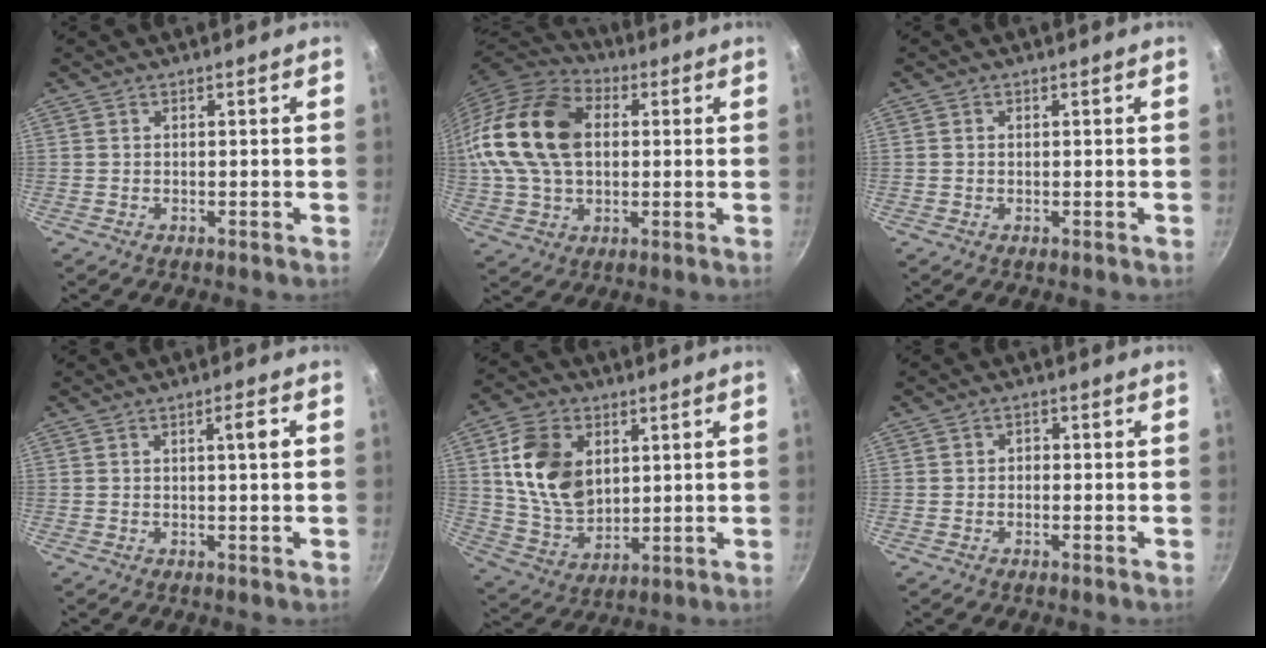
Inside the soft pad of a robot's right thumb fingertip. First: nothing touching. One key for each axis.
{"total": 20.8, "fx": 2.8, "fy": 13.8, "fz": 15.2, "tx": -0.284, "ty": 0.026, "tz": 0.041}
{"total": 0.5, "fx": 0.1, "fy": 0.5, "fz": 0.3, "tx": -0.003, "ty": 0.003, "tz": 0.001}
{"total": 3.3, "fx": 0.6, "fy": 0.4, "fz": 3.2, "tx": -0.049, "ty": 0.002, "tz": 0.009}
{"total": 15.3, "fx": 3.8, "fy": 10.8, "fz": 10.1, "tx": -0.161, "ty": -0.014, "tz": 0.081}
{"total": 1.6, "fx": -0.4, "fy": 1.3, "fz": 0.8, "tx": -0.008, "ty": 0.007, "tz": -0.009}